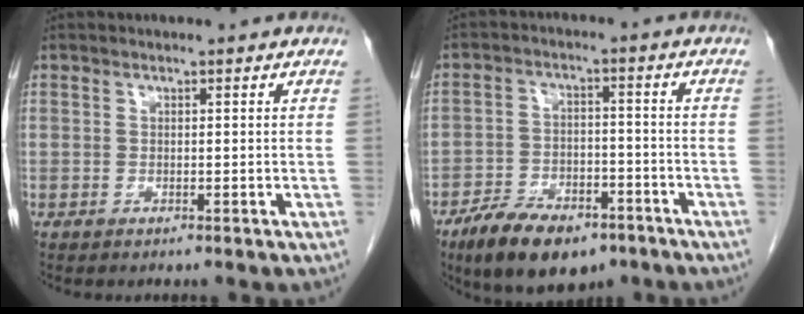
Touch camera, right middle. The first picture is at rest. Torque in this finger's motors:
{"motor_torque": [1.17, -0.96, 0.39, 0.09]}